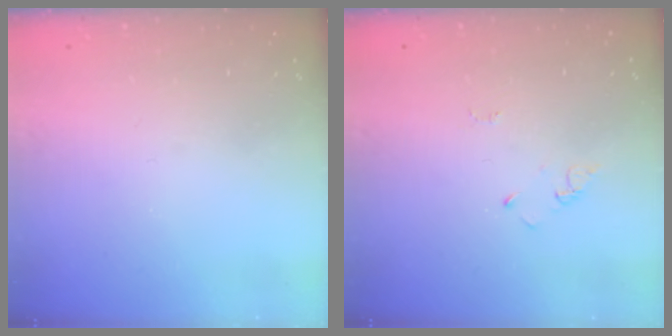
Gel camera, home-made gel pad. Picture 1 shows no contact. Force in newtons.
{"total": 2.9, "press": 2.9, "slide": 0.3}